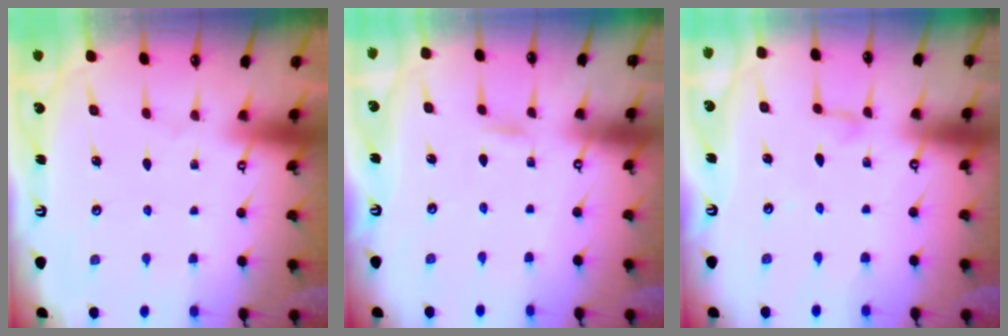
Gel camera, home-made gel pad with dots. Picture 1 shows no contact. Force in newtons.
{"total": 1.1, "press": 1.1, "slide": 0.1}
{"total": 3.0, "press": 3.0, "slide": 0.3}